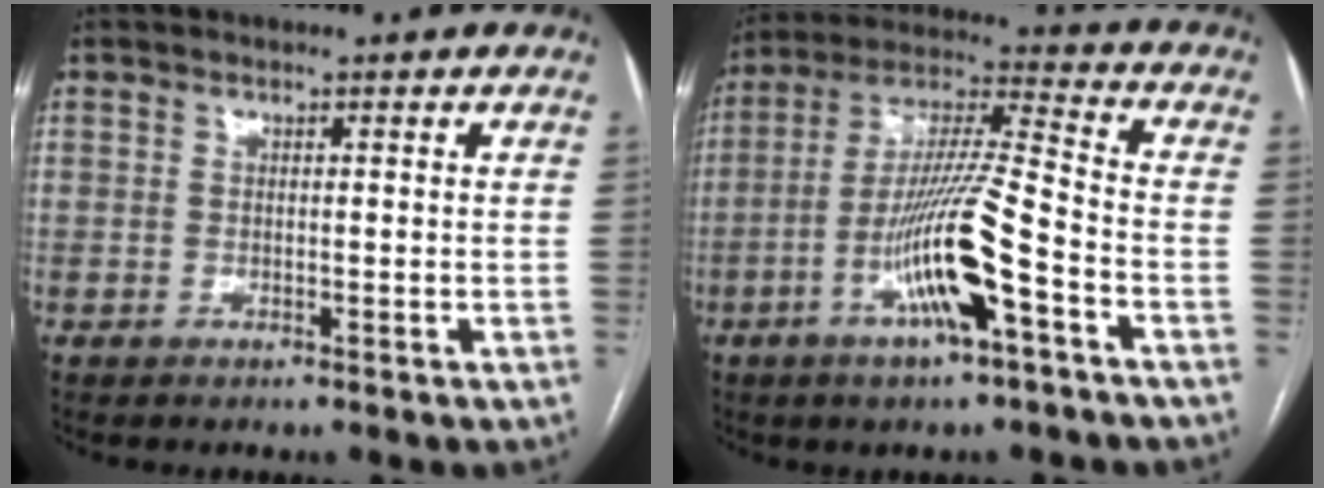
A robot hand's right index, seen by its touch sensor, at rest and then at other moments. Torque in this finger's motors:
{"motor_torque": [1.10, -1.04, 0.42, 0.11]}